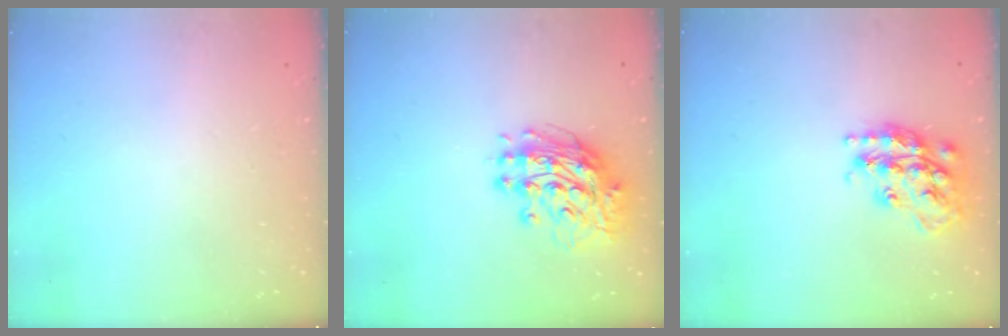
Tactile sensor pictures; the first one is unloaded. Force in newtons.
{"total": 12.2, "press": 12.1, "slide": 1.3}
{"total": 20.0, "press": 19.9, "slide": 1.3}